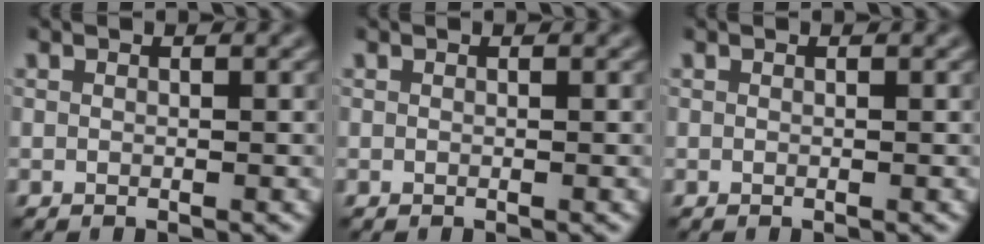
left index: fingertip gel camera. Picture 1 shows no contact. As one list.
[{"total": 0.0}, {"total": 0.0}]